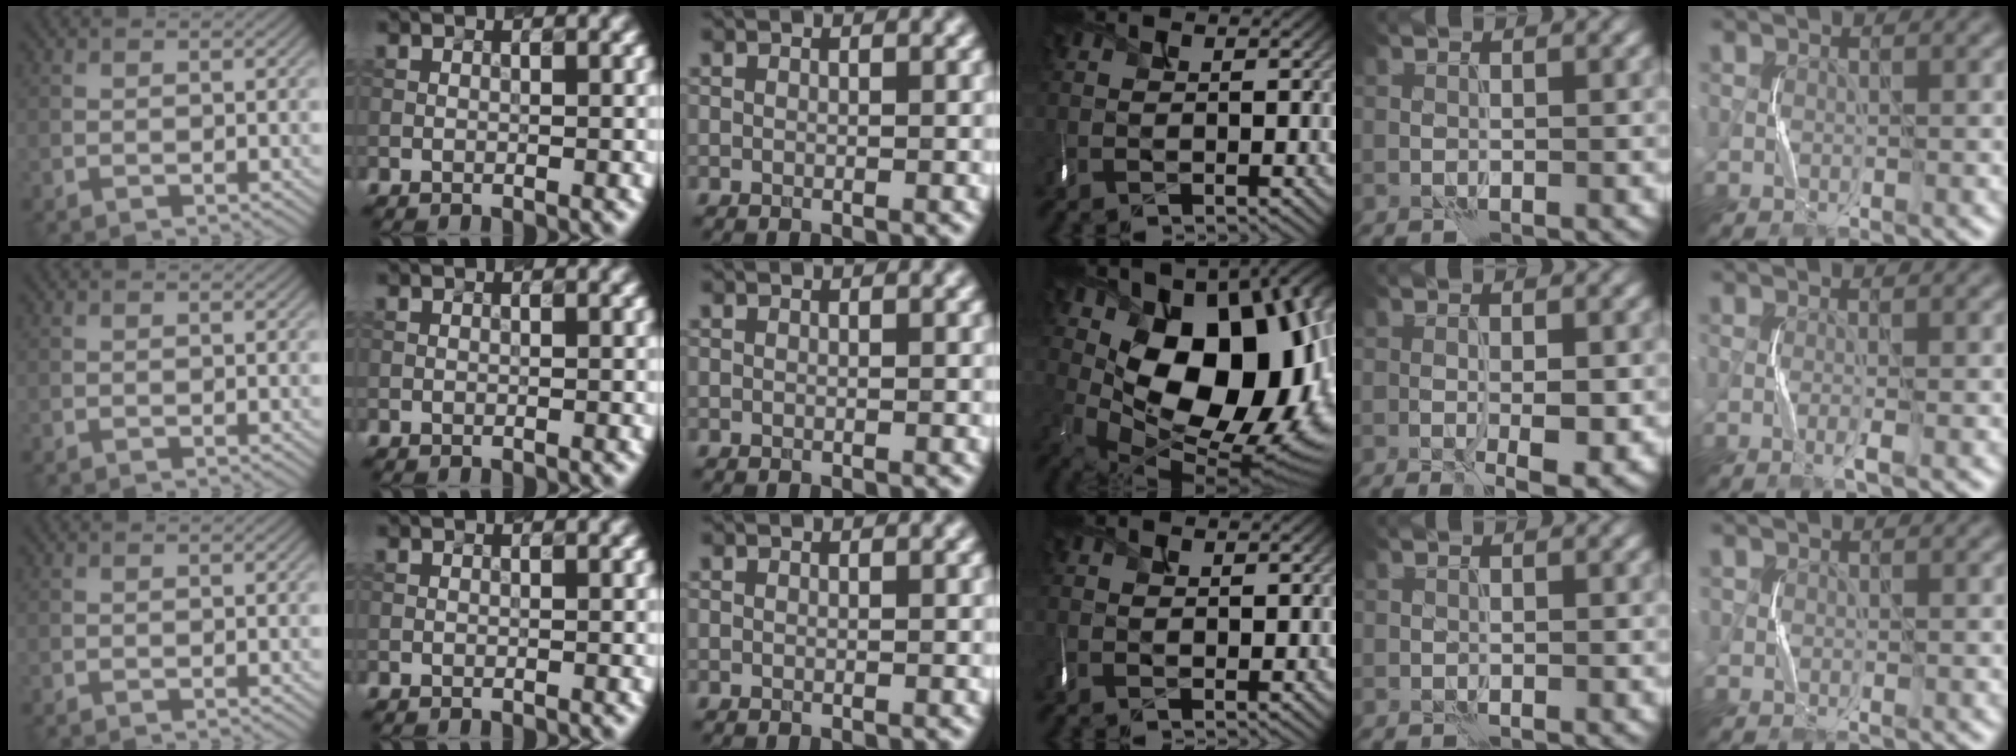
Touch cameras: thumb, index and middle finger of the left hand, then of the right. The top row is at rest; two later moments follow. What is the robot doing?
{"motion": "shake", "object": "tambourine"}